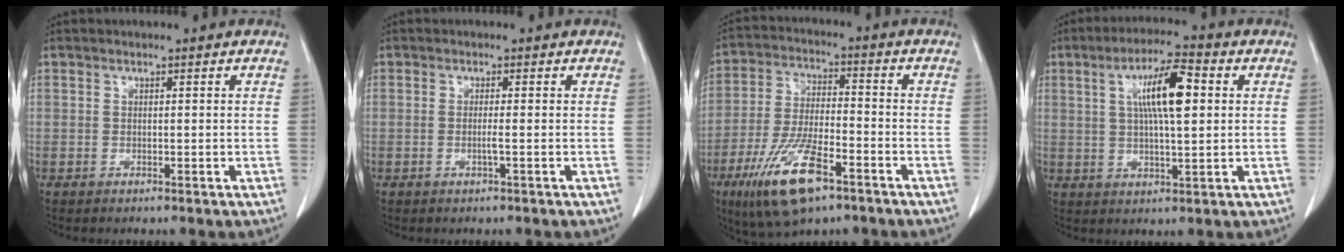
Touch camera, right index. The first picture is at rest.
{"total": 1.2, "force": [-0.4, -0.2, 1.1], "torque": [-0.023, -0.002, -0.008]}
{"total": 14.8, "force": [-8.4, 4.1, 11.5], "torque": [-0.235, -0.016, -0.147]}
{"total": 9.6, "force": [2.3, 1.7, 9.2], "torque": [-0.165, 0.015, 0.040]}